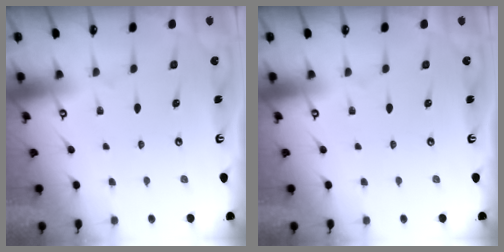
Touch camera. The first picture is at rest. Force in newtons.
{"total": 0.0}